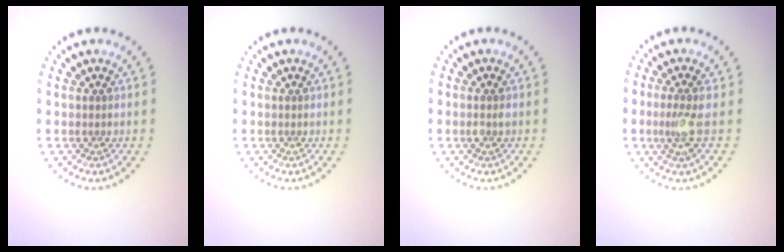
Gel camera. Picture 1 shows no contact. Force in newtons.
{"total": 0.0}
{"total": 1.0, "press": 1.0, "slide": 0.2}
{"total": 2.2, "press": 1.7, "slide": 1.4}